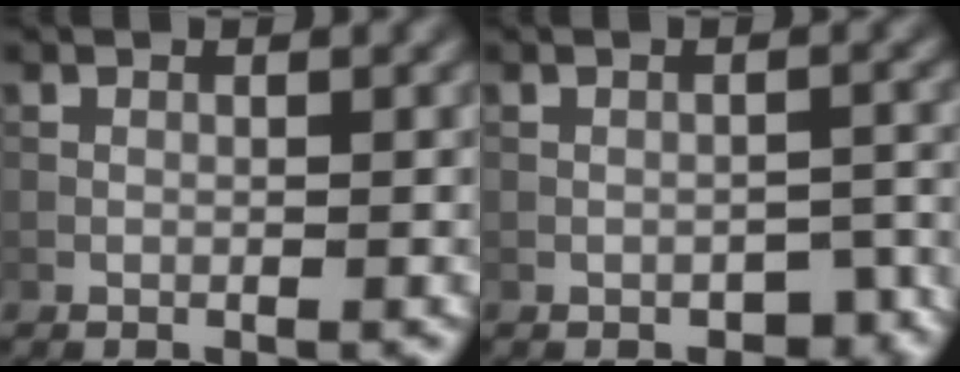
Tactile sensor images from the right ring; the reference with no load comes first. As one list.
[{"total": 2.3, "force": [-1.4, 1.3, 1.1], "torque": [-0.012, -0.001, -0.014]}]